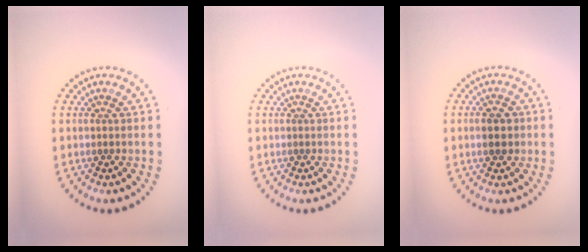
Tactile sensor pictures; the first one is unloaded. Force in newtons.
{"total": 0.0}
{"total": 2.1, "press": 2.1, "slide": 0.0}